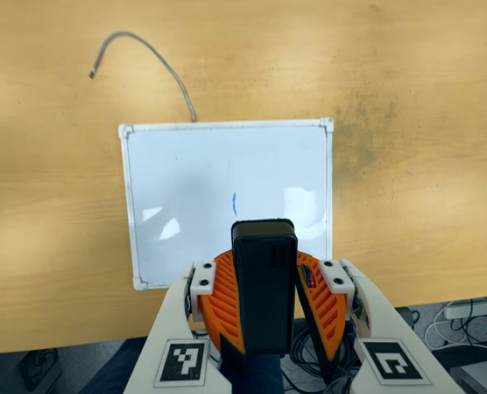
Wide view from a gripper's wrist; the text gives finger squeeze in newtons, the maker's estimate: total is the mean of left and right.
{"total": 7.9, "left": 8.6, "right": 7.3}